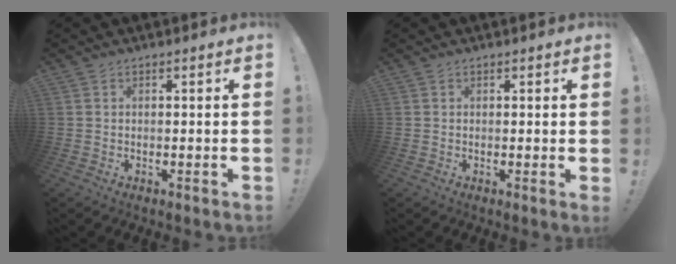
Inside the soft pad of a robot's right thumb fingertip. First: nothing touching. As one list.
[{"total": 0.8, "force": [0.6, -0.1, 0.6], "torque": [0.002, -0.006, 0.006]}]